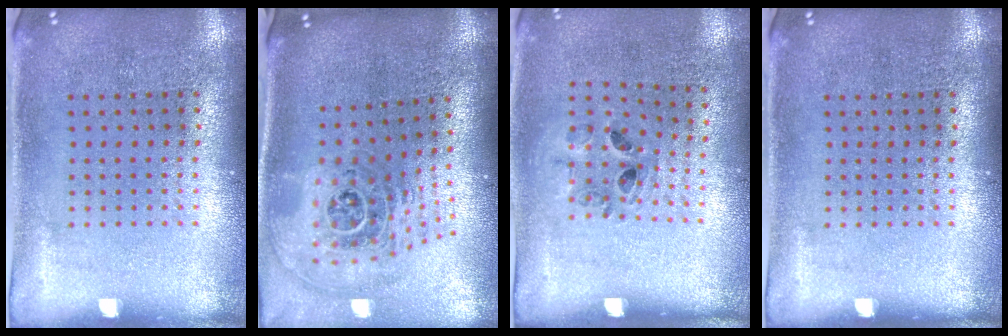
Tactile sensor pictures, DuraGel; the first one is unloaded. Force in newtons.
{"total": 2.3, "press": 1.6, "slide": 1.6}
{"total": 0.9, "press": 0.8, "slide": 0.3}
{"total": 0.0}